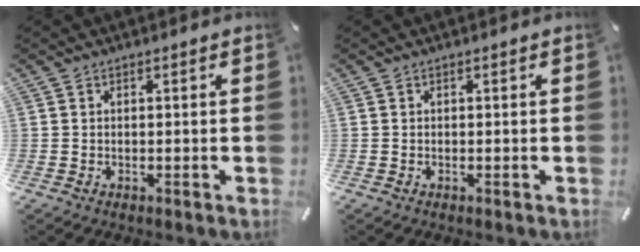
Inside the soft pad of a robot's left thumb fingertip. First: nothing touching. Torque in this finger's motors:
{"motor_torque": [0.00, 0.00, 0.00, 0.00, 0.00]}